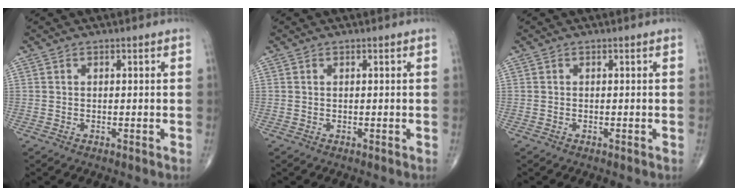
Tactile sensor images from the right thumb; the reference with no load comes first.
{"total": 0.0}
{"total": 0.0}